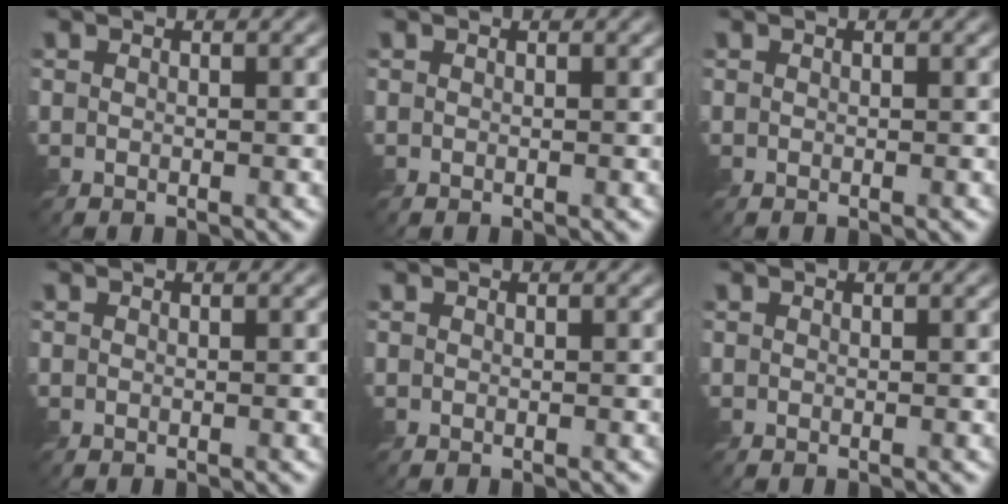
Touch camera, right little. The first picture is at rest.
{"total": 0.0}
{"total": 0.0}
{"total": 0.0}
{"total": 0.0}
{"total": 0.0}